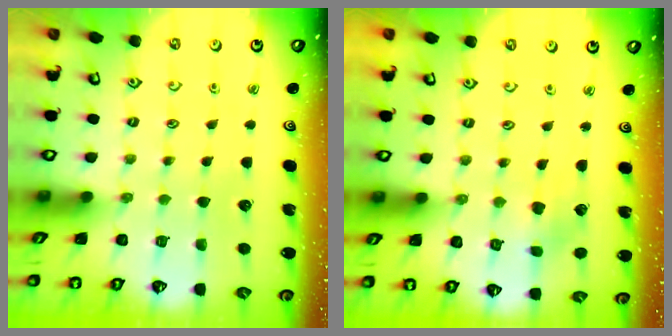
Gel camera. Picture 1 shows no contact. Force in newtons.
{"total": 2.7, "press": 2.7, "slide": 0.4}